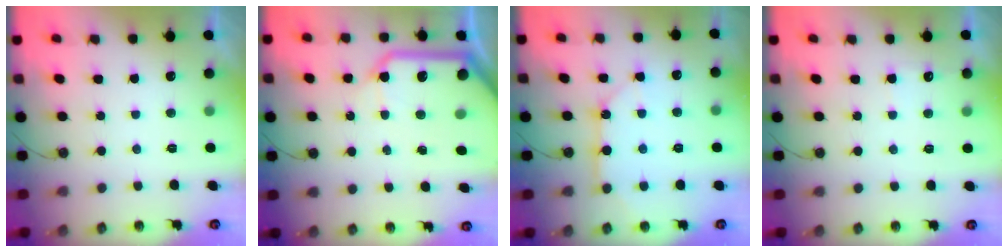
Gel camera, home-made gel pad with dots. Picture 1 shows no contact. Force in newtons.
{"total": 15.5, "press": 15.3, "slide": 2.1}
{"total": 11.6, "press": 11.6, "slide": 1.1}
{"total": 4.4, "press": 4.4, "slide": 0.4}